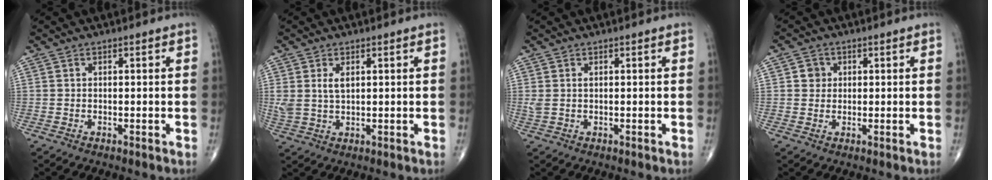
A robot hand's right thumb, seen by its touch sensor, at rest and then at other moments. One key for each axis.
{"total": 4.2, "fx": 1.4, "fy": 2.2, "fz": 3.2, "tx": -0.068, "ty": -0.001, "tz": 0.034}
{"total": 1.7, "fx": 0.4, "fy": 0.9, "fz": 1.4, "tx": -0.041, "ty": 0.012, "tz": 0.015}
{"total": 2.6, "fx": 0.6, "fy": 2.4, "fz": 0.7, "tx": 0.003, "ty": 0.001, "tz": 0.005}